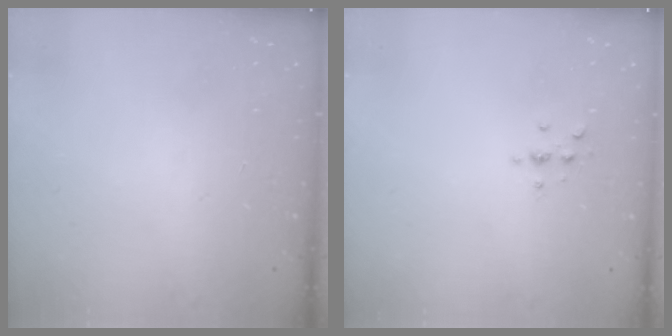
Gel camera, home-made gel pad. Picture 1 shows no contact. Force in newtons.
{"total": 2.3, "press": 2.3, "slide": 0.2}